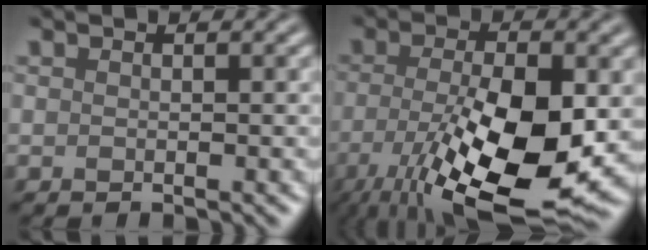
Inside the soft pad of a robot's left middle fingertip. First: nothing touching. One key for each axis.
{"total": 12.4, "fx": -4.1, "fy": 4.3, "fz": 10.8, "tx": -0.205, "ty": -0.029, "tz": -0.062}